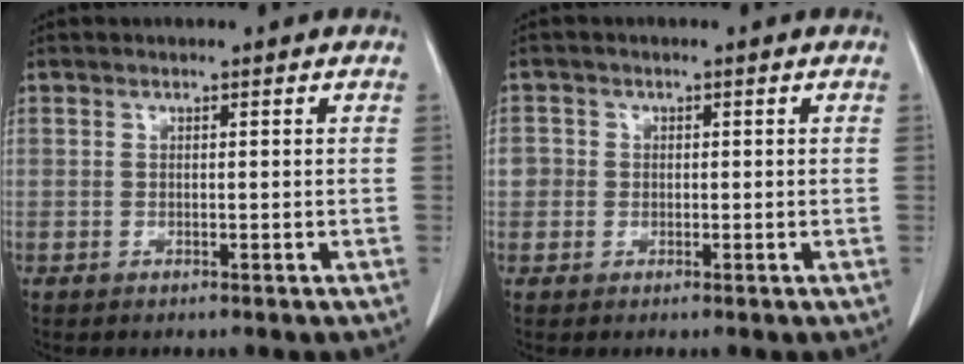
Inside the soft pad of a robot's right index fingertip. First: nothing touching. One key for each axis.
{"total": 2.4, "fx": 0.0, "fy": 2.4, "fz": 0.4, "tx": 0.007, "ty": 0.007, "tz": -0.002}